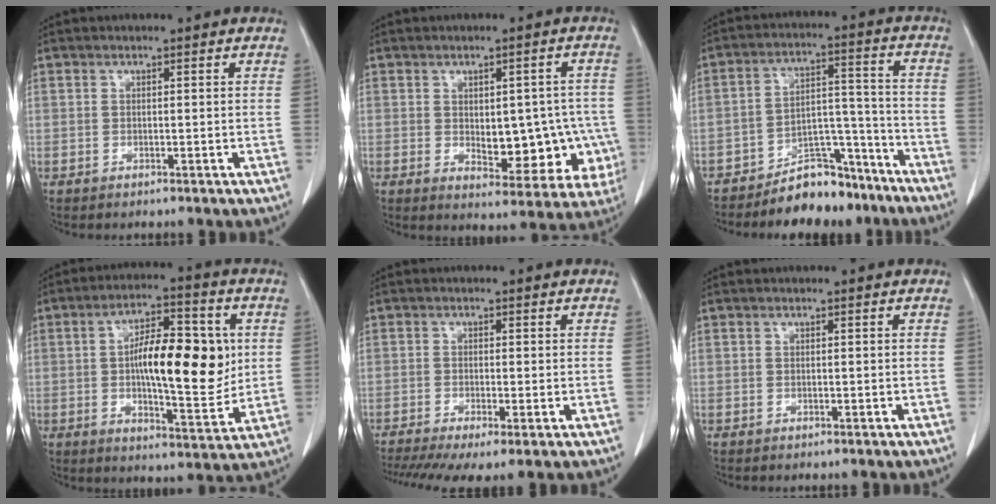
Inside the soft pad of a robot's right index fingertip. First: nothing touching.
{"total": 11.7, "force": [-1.8, 6.2, 9.7], "torque": [-0.117, 0.013, -0.002]}
{"total": 10.0, "force": [-8.6, 4.2, 3.1], "torque": [-0.035, 0.047, -0.139]}
{"total": 14.9, "force": [1.4, 4.8, 14.1], "torque": [-0.227, 0.011, 0.023]}
{"total": 8.1, "force": [-5.1, 1.8, 6.1], "torque": [-0.109, -0.014, -0.085]}
{"total": 0.0}